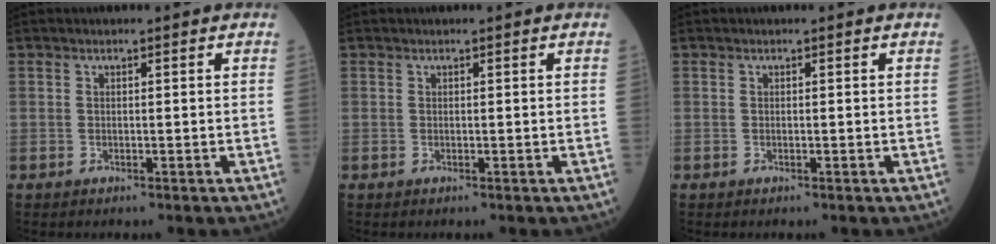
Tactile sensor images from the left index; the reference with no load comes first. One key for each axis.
{"total": 0.0}
{"total": 0.0}